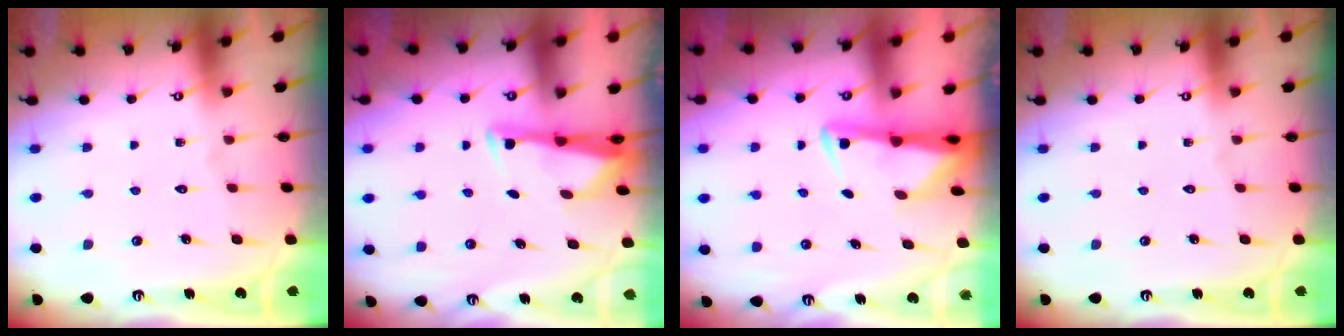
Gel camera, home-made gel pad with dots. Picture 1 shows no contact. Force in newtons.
{"total": 2.9, "press": 2.7, "slide": 0.8}
{"total": 2.9, "press": 2.8, "slide": 0.4}
{"total": 0.0}